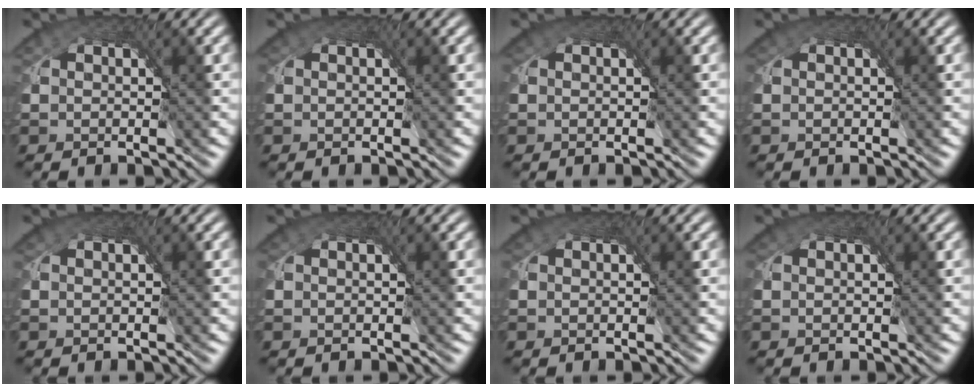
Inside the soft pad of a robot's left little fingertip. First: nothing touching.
{"total": 1.4, "force": [0.4, 1.2, 0.5], "torque": [-0.013, -0.001, 0.002]}
{"total": 1.9, "force": [0.7, 1.5, 0.9], "torque": [-0.018, 0.000, 0.006]}
{"total": 1.2, "force": [0.3, 1.1, 0.4], "torque": [-0.012, -0.001, 0.001]}
{"total": 0.8, "force": [0.5, 0.6, 0.3], "torque": [-0.001, 0.003, 0.004]}
{"total": 1.0, "force": [0.2, 0.9, 0.3], "torque": [-0.007, -0.001, 0.000]}
{"total": 1.0, "force": [0.3, 1.0, 0.3], "torque": [-0.007, -0.001, 0.000]}
{"total": 1.3, "force": [0.4, 1.2, 0.5], "torque": [-0.013, -0.001, 0.002]}